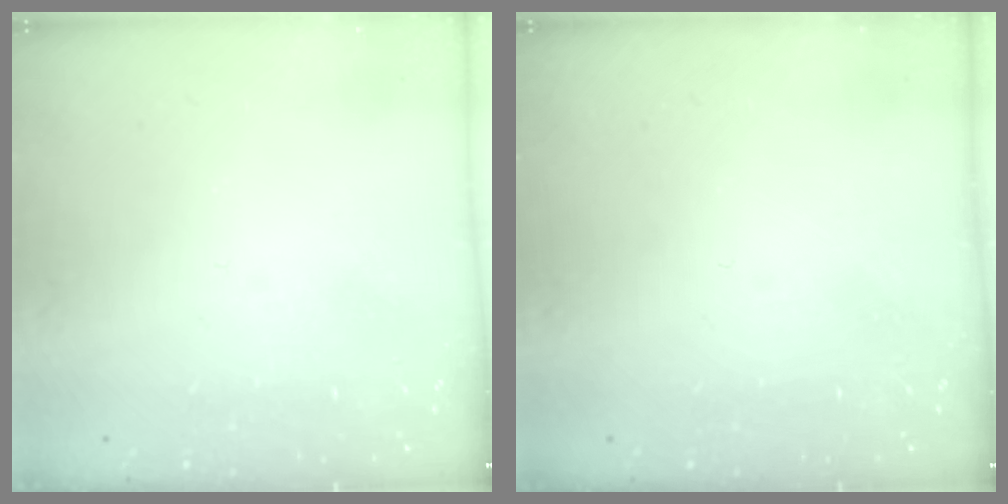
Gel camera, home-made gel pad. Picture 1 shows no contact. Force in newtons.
{"total": 0.0}